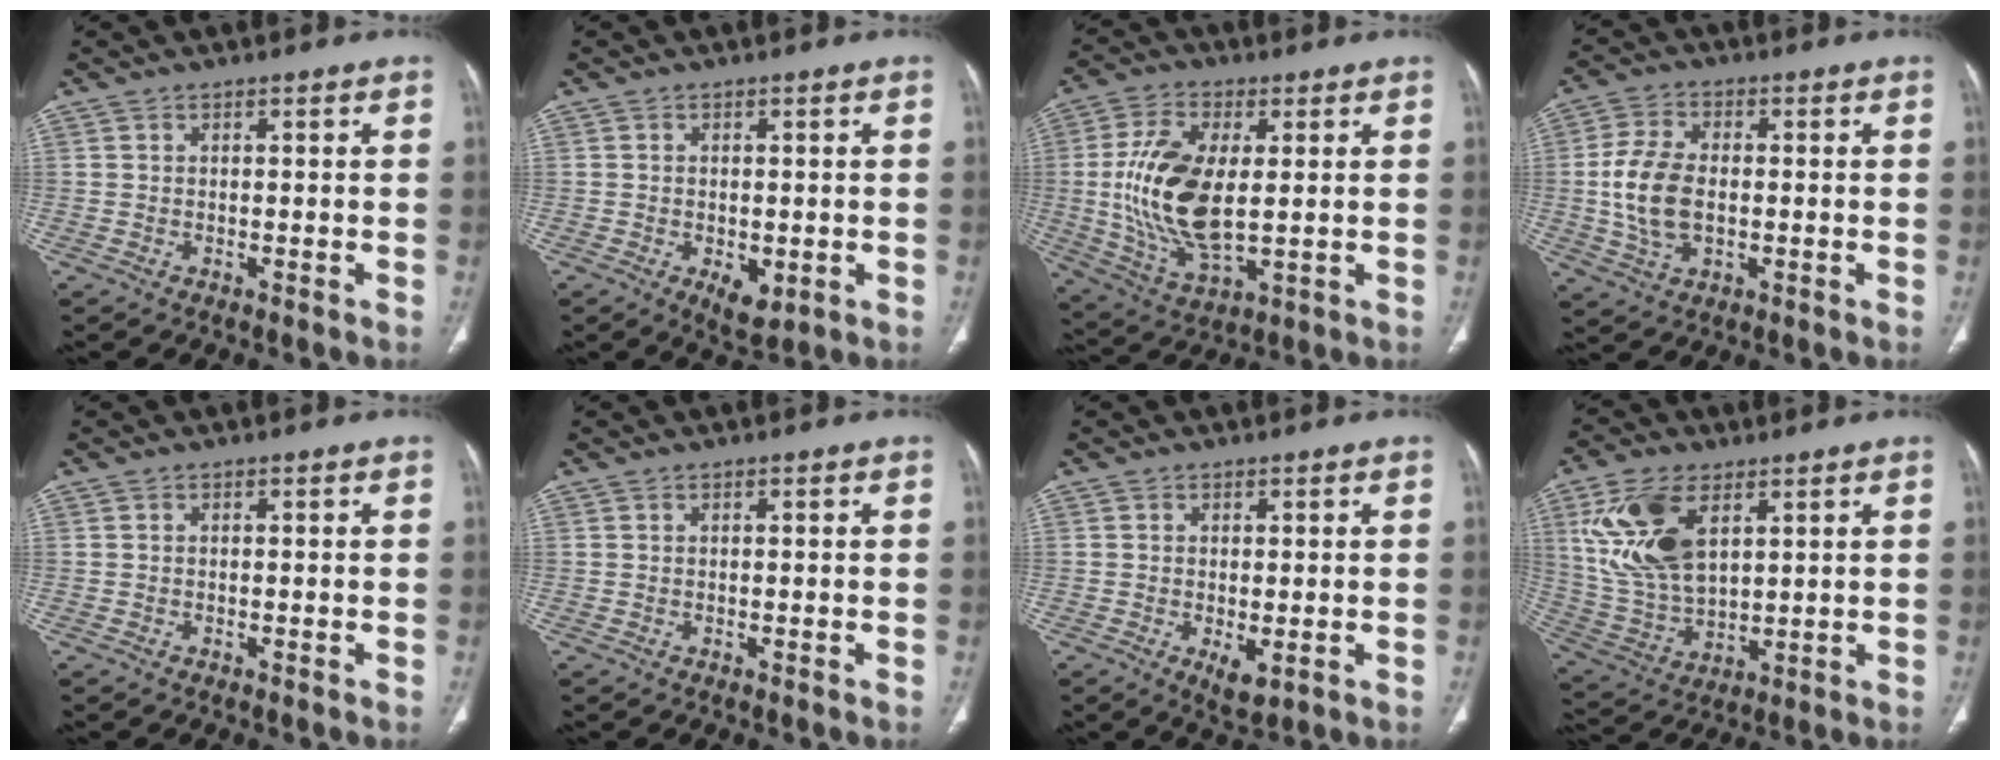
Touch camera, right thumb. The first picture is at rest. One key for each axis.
{"total": 5.0, "fx": -1.3, "fy": 2.9, "fz": 3.9, "tx": -0.052, "ty": -0.010, "tz": -0.011}
{"total": 16.6, "fx": 1.0, "fy": 8.1, "fz": 14.5, "tx": -0.293, "ty": -0.013, "tz": 0.028}
{"total": 10.5, "fx": -0.5, "fy": 6.4, "fz": 8.3, "tx": -0.169, "ty": 0.007, "tz": -0.007}
{"total": 0.0}
{"total": 0.0}
{"total": 3.8, "fx": -0.9, "fy": 1.8, "fz": 3.2, "tx": -0.051, "ty": -0.011, "tz": -0.007}
{"total": 16.1, "fx": 5.9, "fy": 8.8, "fz": 12.1, "tx": -0.235, "ty": -0.019, "tz": 0.127}